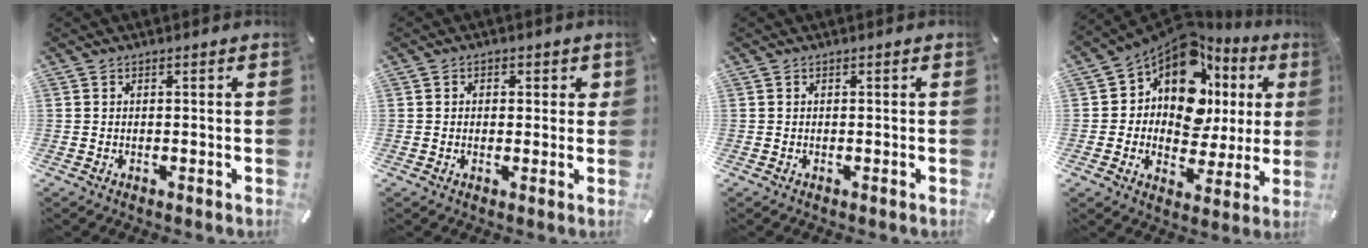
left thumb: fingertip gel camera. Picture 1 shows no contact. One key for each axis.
{"total": 2.4, "fx": -0.1, "fy": 2.0, "fz": 1.4, "tx": -0.001, "ty": 0.000, "tz": -0.010}
{"total": 0.0}
{"total": 13.8, "fx": 6.3, "fy": 9.8, "fz": 7.4, "tx": -0.140, "ty": -0.060, "tz": 0.114}